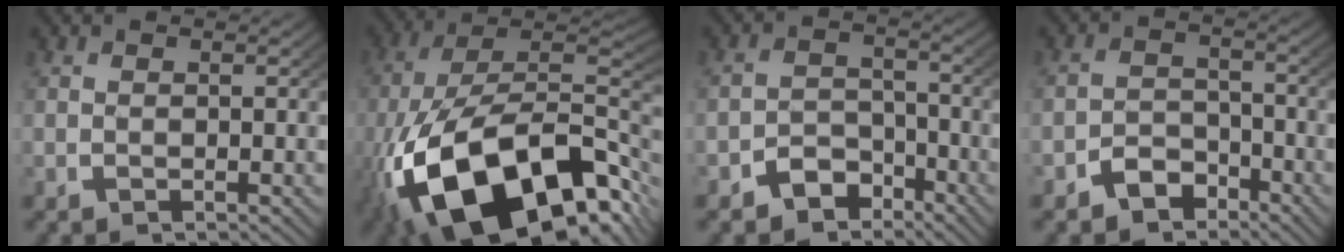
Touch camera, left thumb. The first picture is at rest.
{"total": 24.0, "force": [-6.0, 14.5, 18.1], "torque": [-0.341, -0.093, -0.046]}
{"total": 4.6, "force": [-3.3, 3.1, 1.1], "torque": [-0.006, -0.015, -0.056]}
{"total": 3.9, "force": [-2.9, 2.5, 0.9], "torque": [-0.003, -0.012, -0.051]}